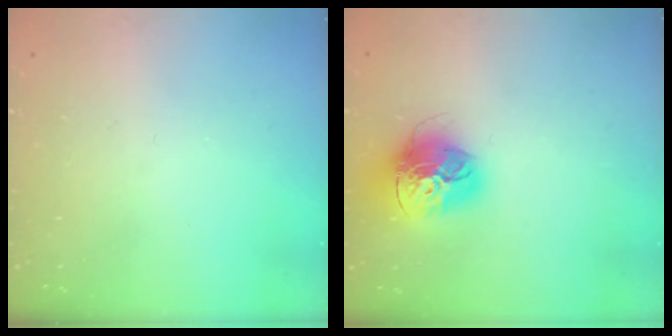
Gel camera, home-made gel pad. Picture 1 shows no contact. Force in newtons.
{"total": 16.2, "press": 16.1, "slide": 1.6}